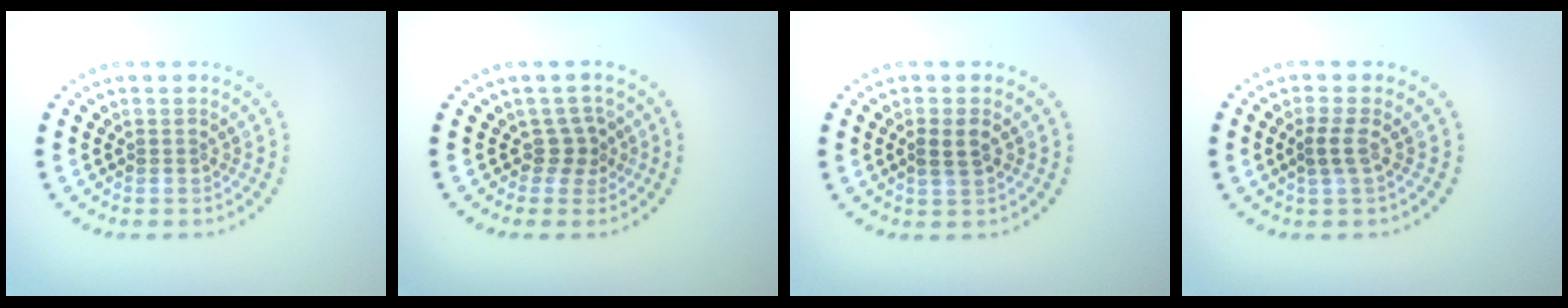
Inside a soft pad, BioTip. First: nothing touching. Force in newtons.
{"total": 1.9, "press": 1.2, "slide": 1.5}
{"total": 1.8, "press": 1.7, "slide": 0.4}
{"total": 1.4, "press": 1.2, "slide": 0.9}